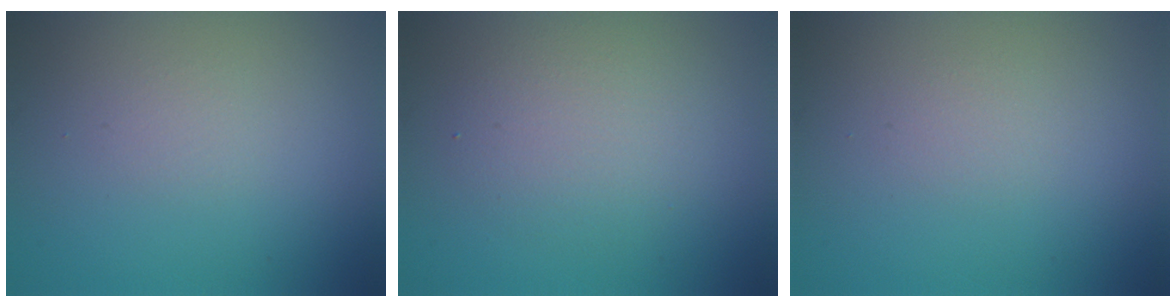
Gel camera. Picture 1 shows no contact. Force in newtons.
{"total": 3.1, "press": 3.1, "slide": 0.1}
{"total": 0.7, "press": 0.7, "slide": 0.0}